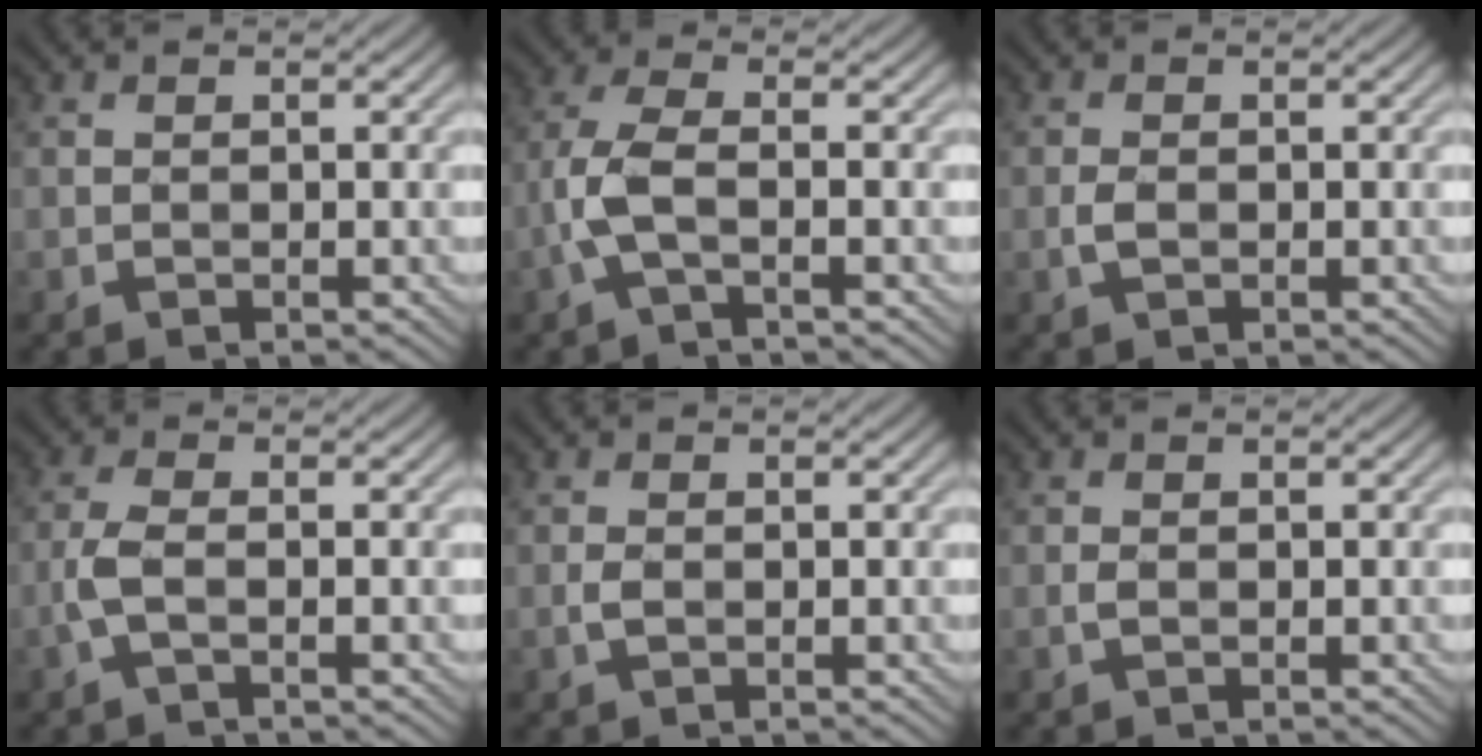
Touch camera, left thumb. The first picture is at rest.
{"total": 4.6, "force": [-1.5, 1.4, 4.1], "torque": [-0.099, 0.007, -0.042]}
{"total": 1.5, "force": [-0.4, 0.8, 1.2], "torque": [-0.028, 0.001, -0.010]}
{"total": 2.9, "force": [-1.0, 0.9, 2.6], "torque": [-0.067, 0.004, -0.029]}
{"total": 1.2, "force": [-0.3, 0.6, 0.9], "torque": [-0.023, 0.001, -0.008]}
{"total": 0.8, "force": [-0.2, 0.4, 0.6], "torque": [-0.016, 0.001, -0.006]}